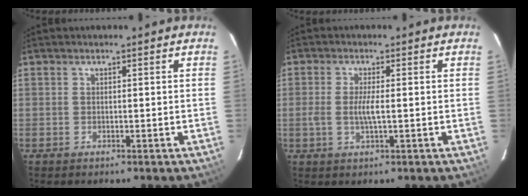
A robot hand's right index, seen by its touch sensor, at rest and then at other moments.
{"total": 3.3, "force": [-0.3, 0.4, 3.2], "torque": [-0.064, -0.003, -0.007]}